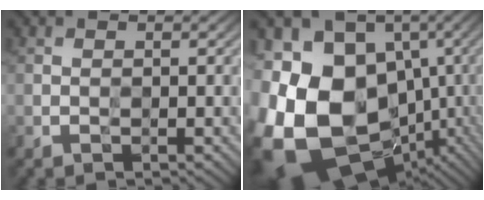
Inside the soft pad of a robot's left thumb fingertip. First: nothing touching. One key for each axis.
{"total": 22.0, "fx": -3.7, "fy": 17.0, "fz": 13.5, "tx": -0.309, "ty": -0.023, "tz": -0.043}